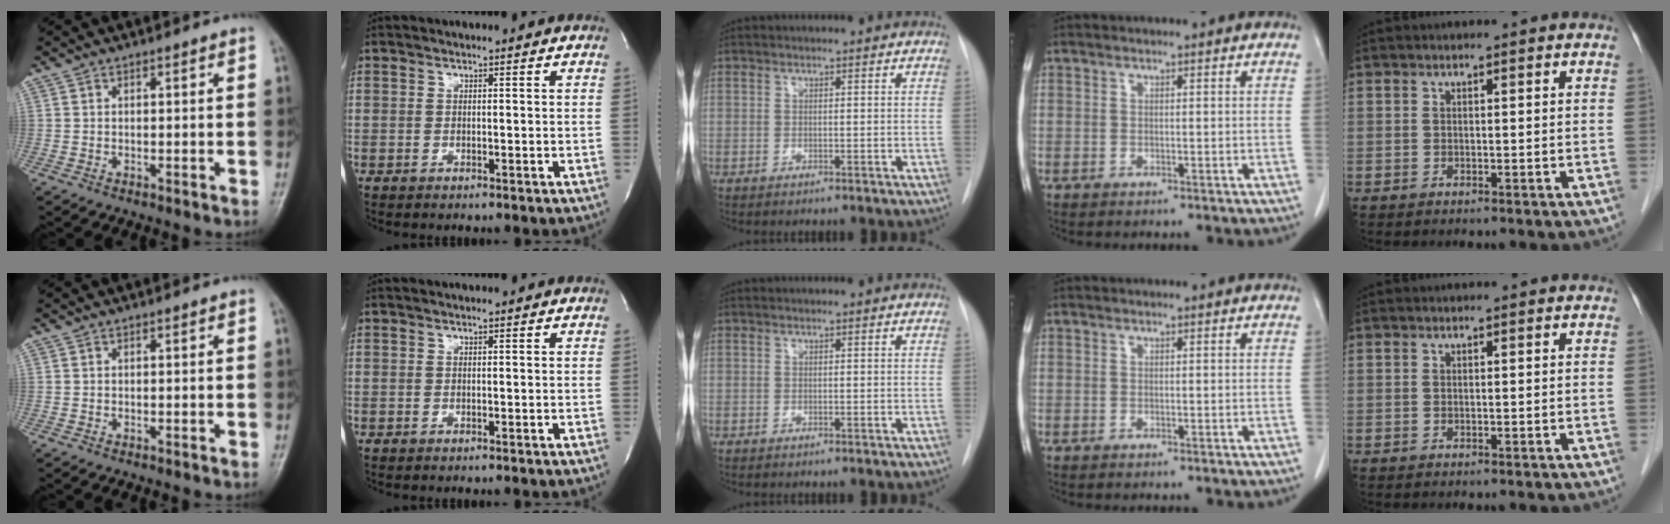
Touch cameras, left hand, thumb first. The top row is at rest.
{}